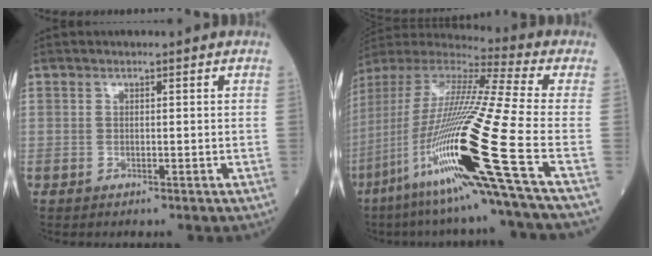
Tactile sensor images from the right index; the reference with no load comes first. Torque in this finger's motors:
{"motor_torque": [1.17, -0.97, 1.05, 0.21]}